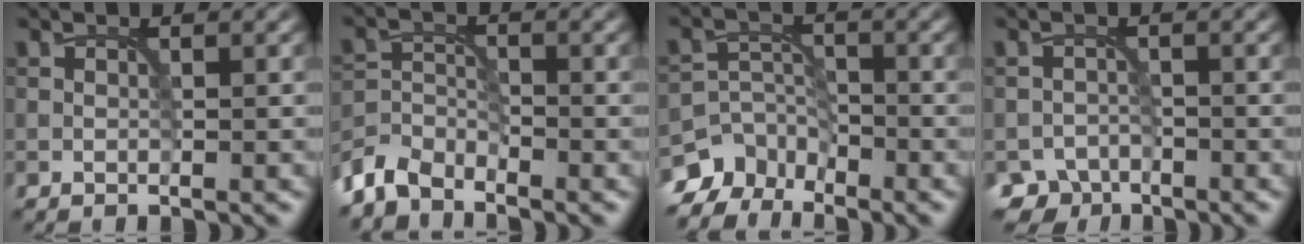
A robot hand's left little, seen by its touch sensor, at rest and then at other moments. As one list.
[{"total": 3.5, "force": [-3.3, 1.1, 0.5], "torque": [-0.010, -0.001, -0.079]}, {"total": 5.6, "force": [-4.7, 2.9, 1.0], "torque": [-0.001, -0.004, -0.083]}, {"total": 2.9, "force": [-2.4, 1.6, 0.2], "torque": [0.010, -0.003, -0.042]}]